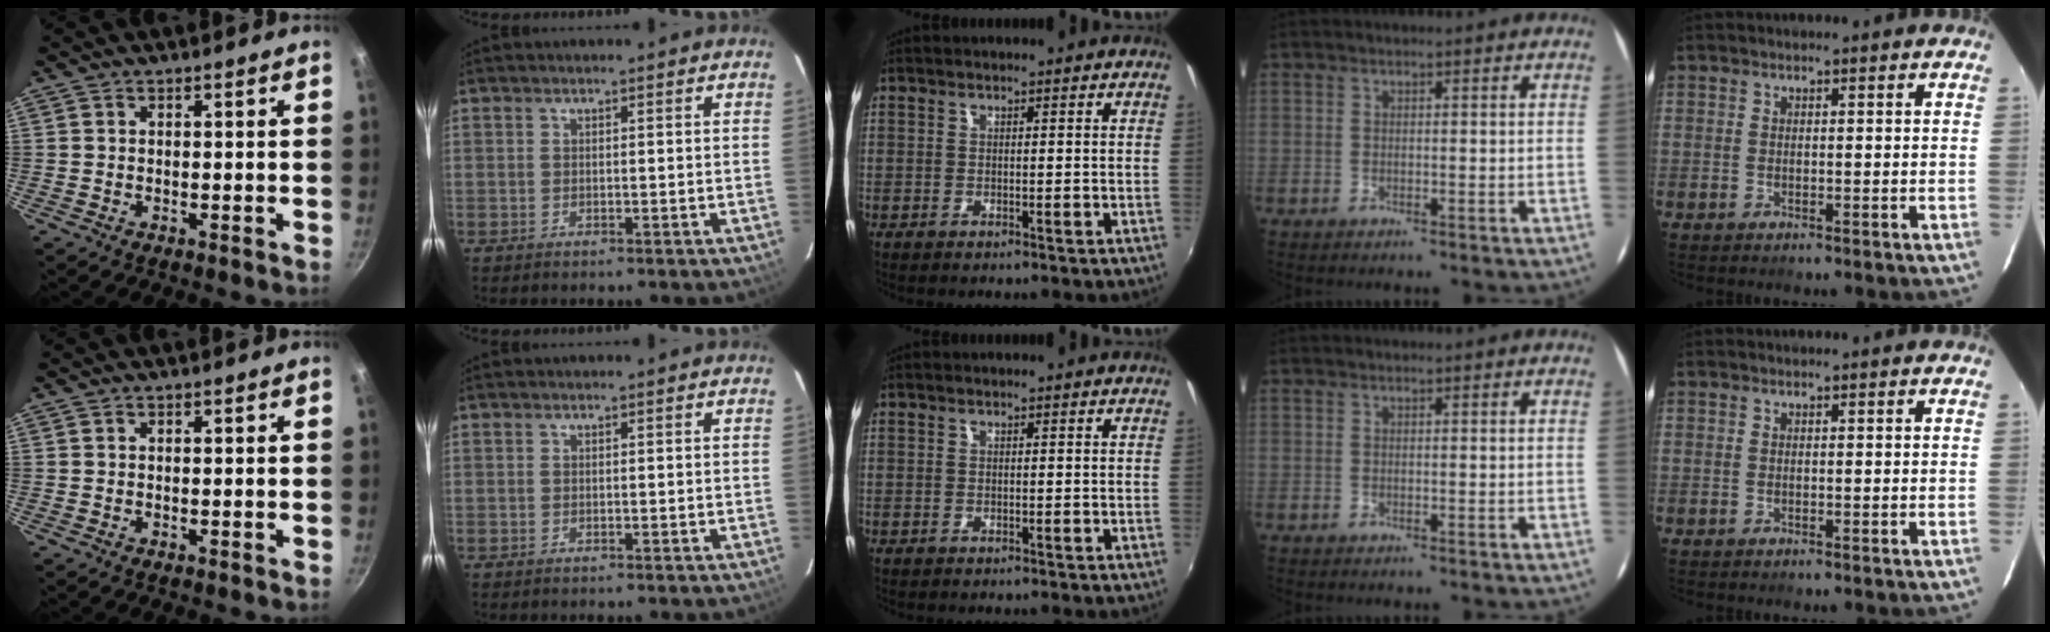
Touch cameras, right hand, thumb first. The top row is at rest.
{}